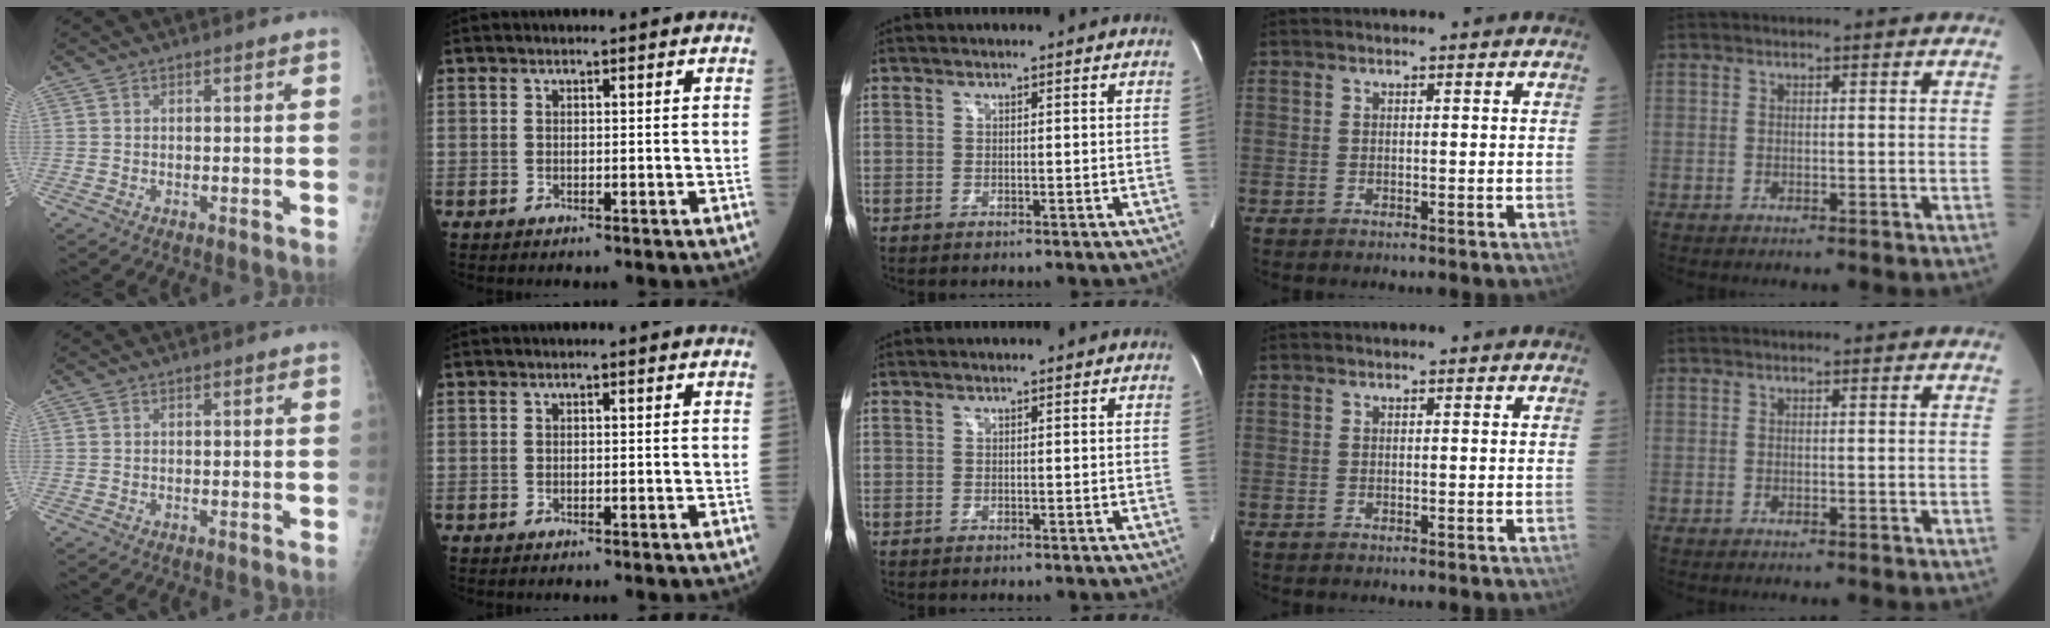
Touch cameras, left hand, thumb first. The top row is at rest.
{}